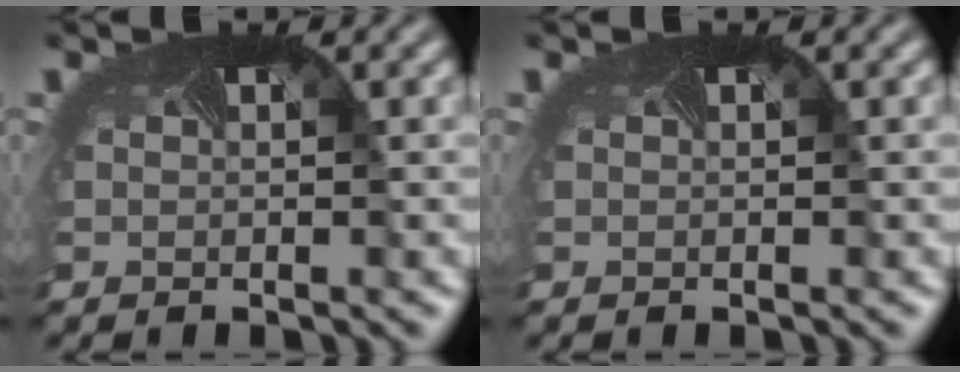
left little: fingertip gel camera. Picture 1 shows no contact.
{"total": 0.0}